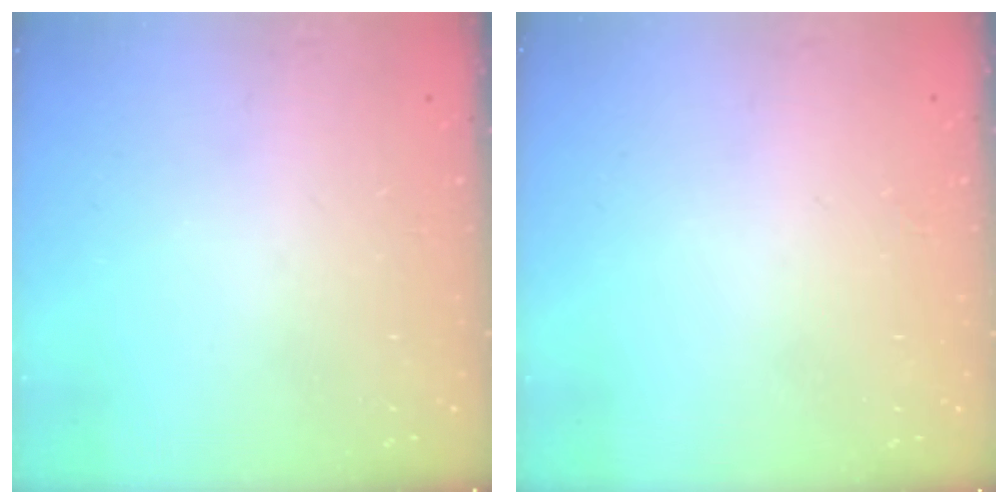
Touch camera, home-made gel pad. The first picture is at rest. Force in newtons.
{"total": 2.1, "press": 2.1, "slide": 0.2}